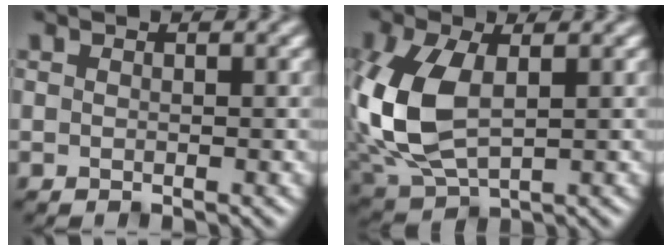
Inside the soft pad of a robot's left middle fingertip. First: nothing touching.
{"total": 8.4, "force": [0.4, 5.2, 6.7], "torque": [-0.182, -0.003, 0.012]}